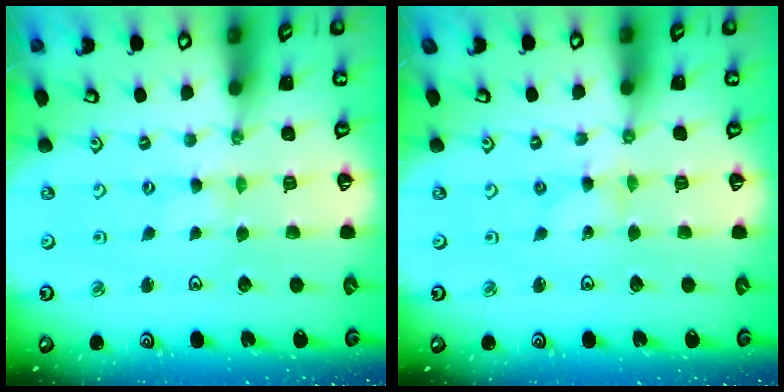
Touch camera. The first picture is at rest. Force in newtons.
{"total": 0.8, "press": 0.8, "slide": 0.1}